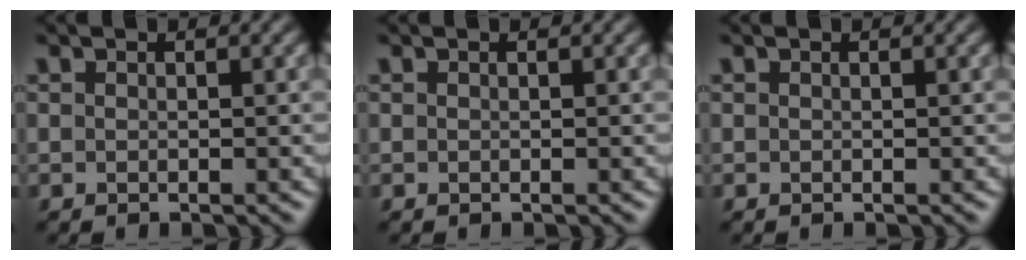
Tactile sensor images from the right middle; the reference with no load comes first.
{"total": 0.0}
{"total": 0.0}